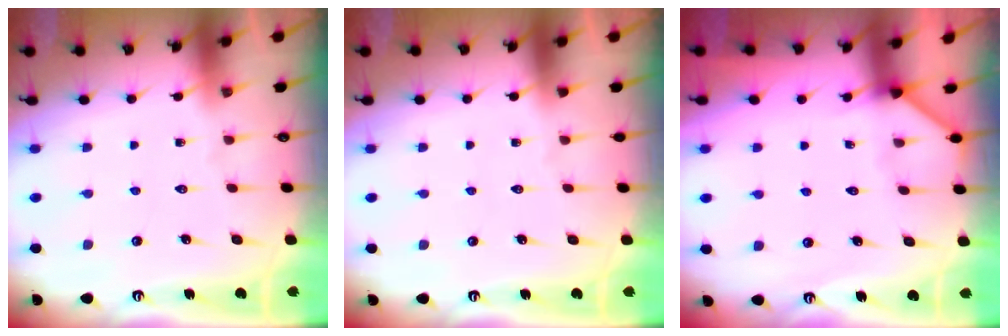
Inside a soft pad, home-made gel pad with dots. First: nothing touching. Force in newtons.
{"total": 0.0}
{"total": 2.7, "press": 2.7, "slide": 0.4}